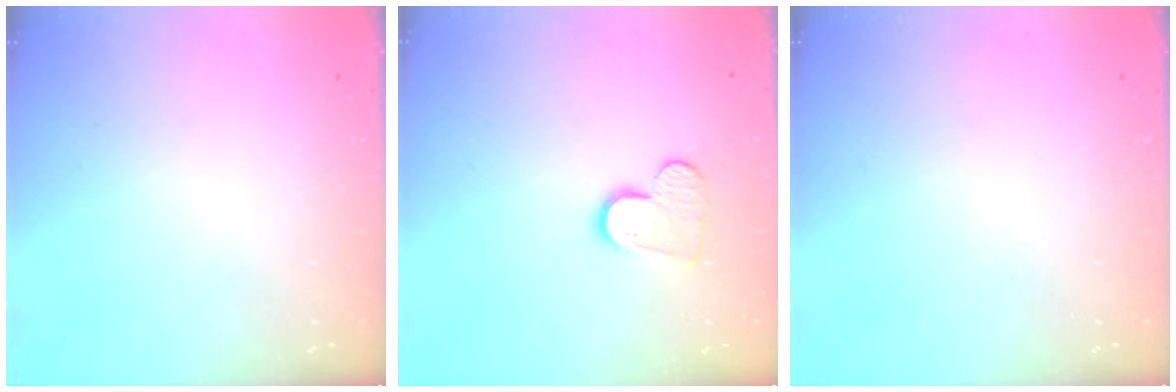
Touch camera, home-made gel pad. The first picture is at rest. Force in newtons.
{"total": 10.0, "press": 10.0, "slide": 0.8}
{"total": 0.0}